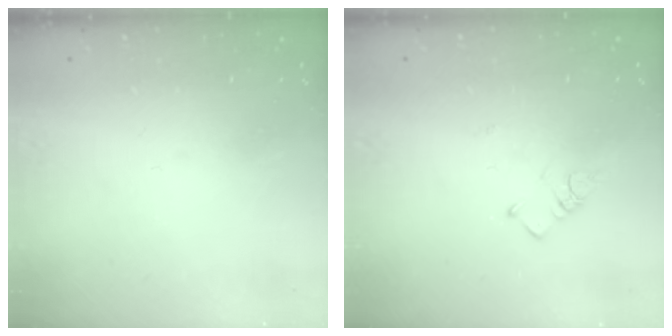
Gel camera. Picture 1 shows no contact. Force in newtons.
{"total": 2.6, "press": 2.6, "slide": 0.5}